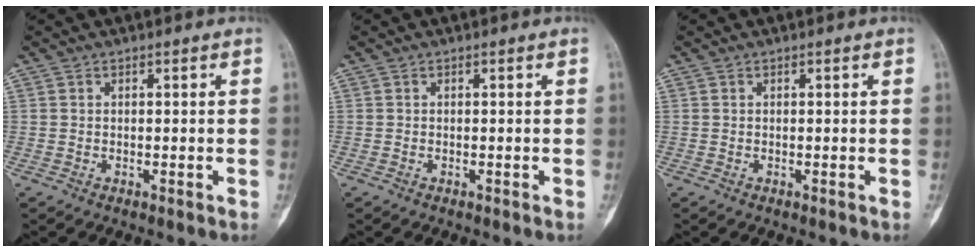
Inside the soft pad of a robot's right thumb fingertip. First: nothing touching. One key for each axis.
{"total": 0.0}
{"total": 0.0}